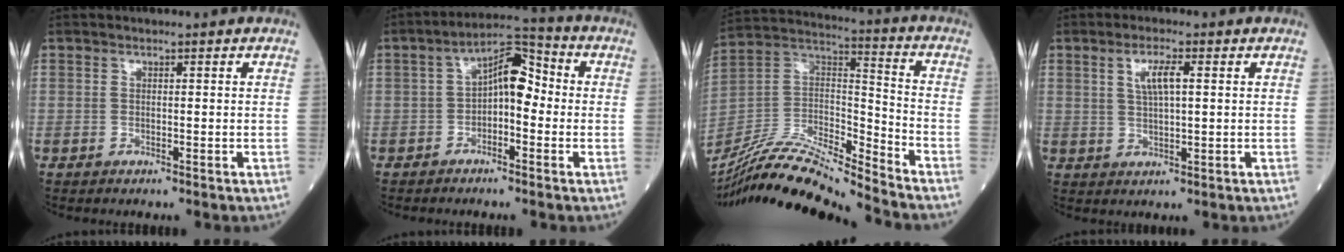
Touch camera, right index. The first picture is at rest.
{"total": 7.1, "force": [-0.4, 3.2, 6.4], "torque": [-0.100, 0.037, -0.015]}
{"total": 19.5, "force": [-18.1, -0.1, 7.3], "torque": [-0.151, 0.015, -0.333]}
{"total": 4.2, "force": [1.3, 0.8, 3.9], "torque": [-0.075, 0.005, 0.026]}